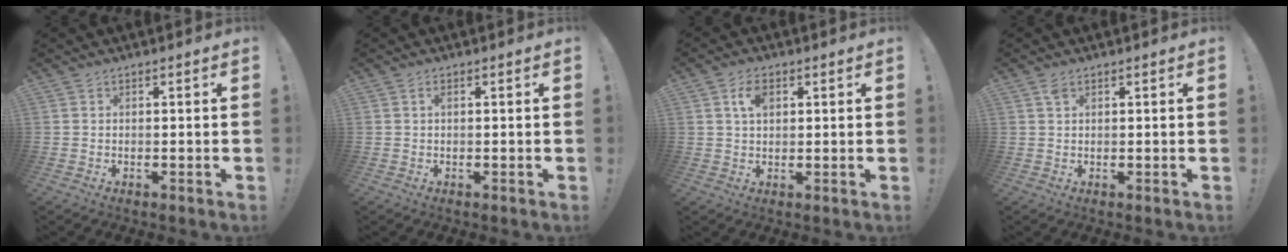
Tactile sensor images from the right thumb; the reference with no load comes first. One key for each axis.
{"total": 0.8, "fx": 0.0, "fy": 0.2, "fz": 0.8, "tx": -0.016, "ty": 0.003, "tz": -0.001}
{"total": 5.1, "fx": 1.8, "fy": 3.1, "fz": 3.7, "tx": -0.060, "ty": 0.001, "tz": 0.028}
{"total": 1.5, "fx": 0.9, "fy": 0.7, "fz": 1.0, "tx": -0.022, "ty": 0.001, "tz": 0.017}